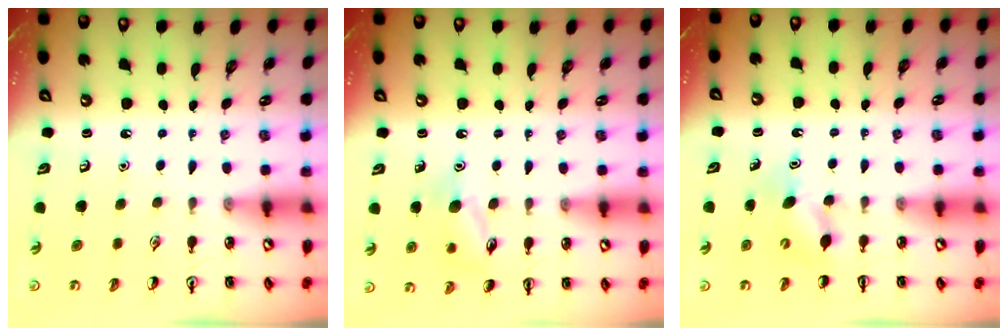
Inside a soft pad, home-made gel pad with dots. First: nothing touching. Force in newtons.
{"total": 9.6, "press": 9.5, "slide": 1.4}
{"total": 5.9, "press": 5.8, "slide": 1.5}